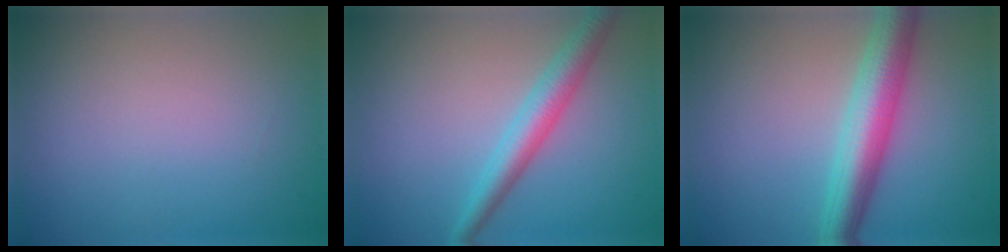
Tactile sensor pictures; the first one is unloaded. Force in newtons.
{"total": 3.6, "press": 3.6, "slide": 0.1}
{"total": 6.0, "press": 6.0, "slide": 0.2}